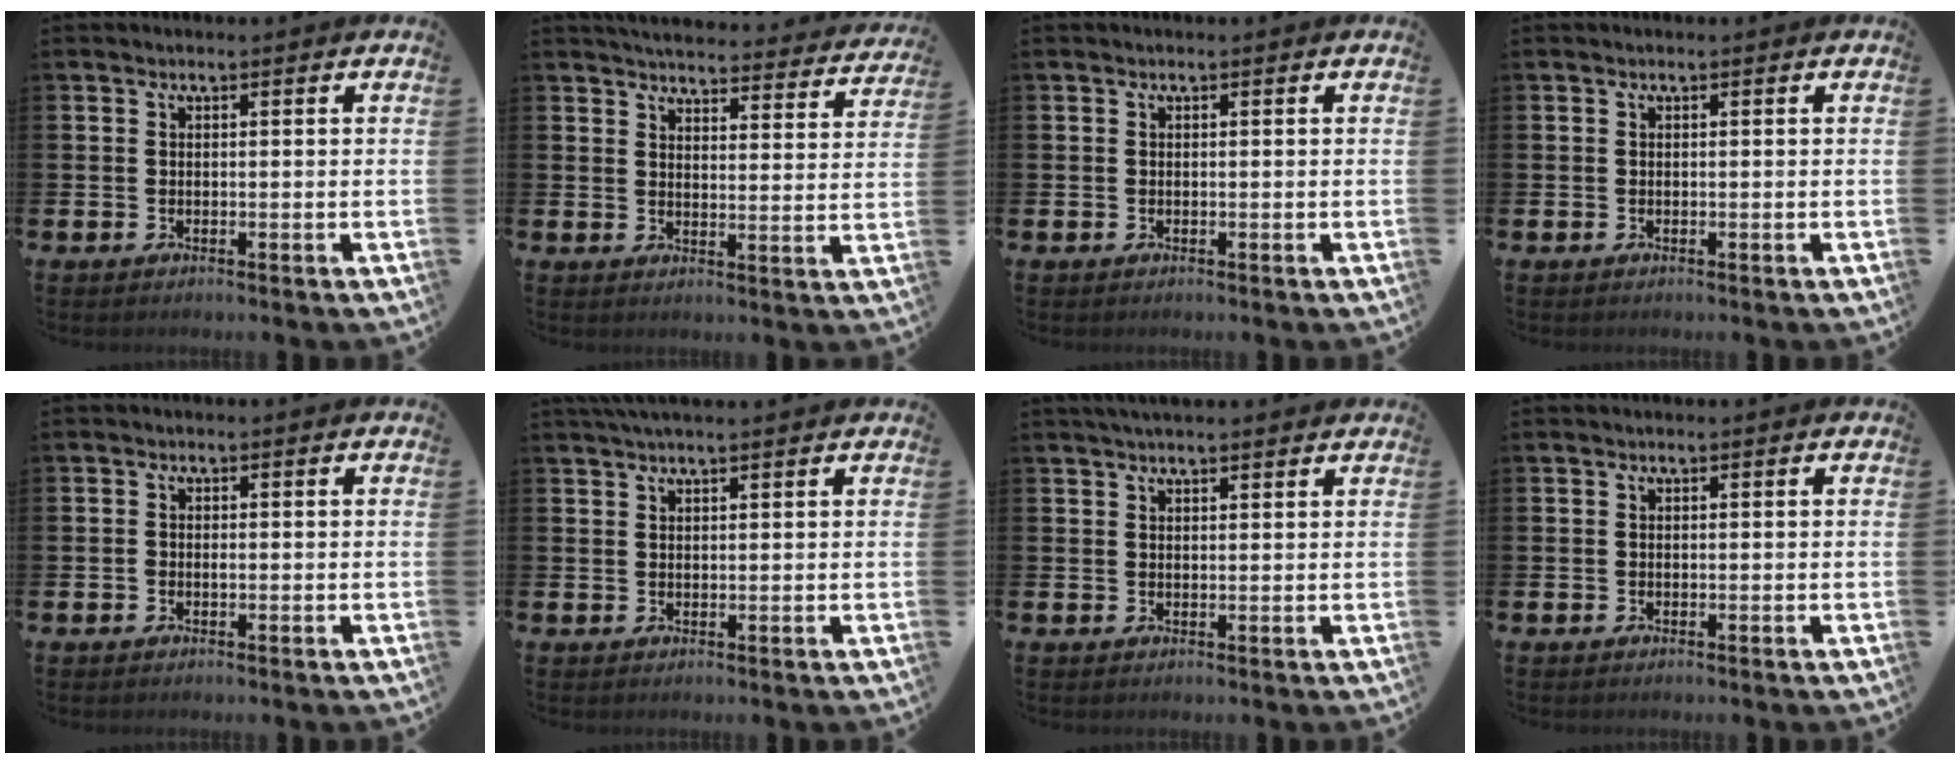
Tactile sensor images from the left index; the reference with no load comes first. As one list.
[{"total": 4.9, "force": [4.9, 0.6, 0.6], "torque": [-0.021, -0.040, 0.083]}, {"total": 0.0}, {"total": 0.0}, {"total": 0.6, "force": [-0.2, 0.4, 0.4], "torque": [-0.012, 0.003, -0.004]}, {"total": 2.0, "force": [1.9, 0.0, 0.7], "torque": [-0.008, -0.004, 0.034]}, {"total": 2.4, "force": [2.2, 0.3, 0.8], "torque": [-0.010, -0.005, 0.038]}, {"total": 0.0}]